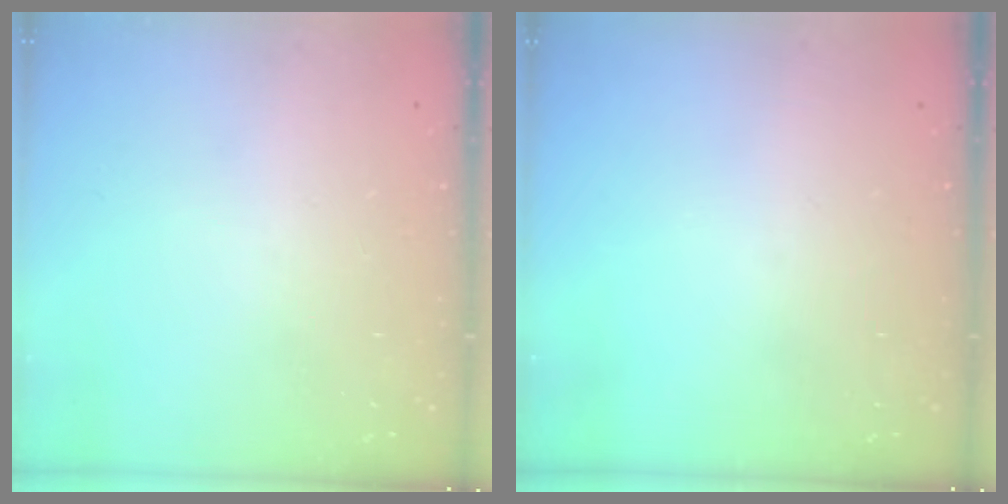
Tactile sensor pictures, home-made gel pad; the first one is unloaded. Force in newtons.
{"total": 0.0}